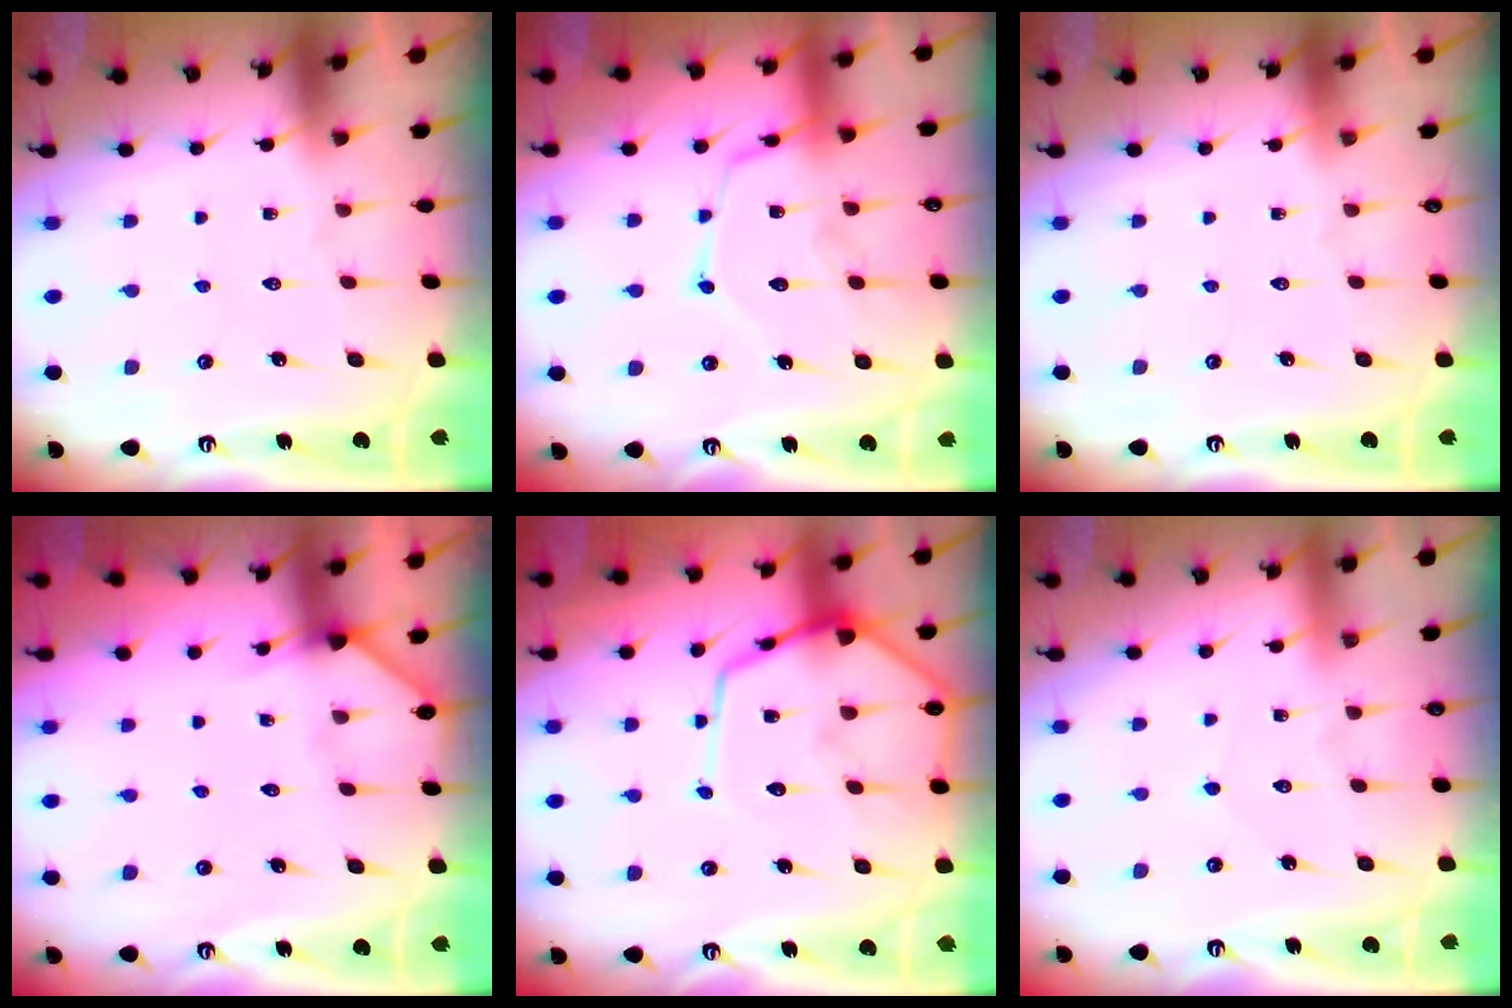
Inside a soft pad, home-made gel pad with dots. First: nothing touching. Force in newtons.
{"total": 14.8, "press": 14.7, "slide": 1.3}
{"total": 0.0}
{"total": 3.7, "press": 3.7, "slide": 0.3}
{"total": 15.0, "press": 14.9, "slide": 1.4}
{"total": 2.9, "press": 2.9, "slide": 0.3}